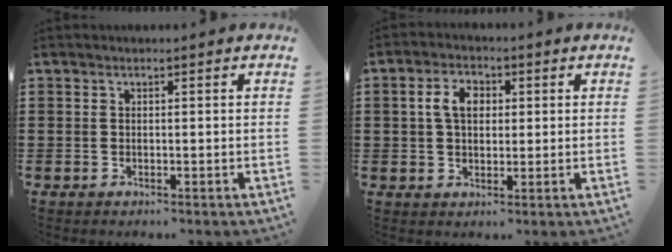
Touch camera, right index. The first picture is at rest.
{"total": 5.0, "force": [0.9, 3.2, 3.7], "torque": [-0.083, 0.015, 0.011]}